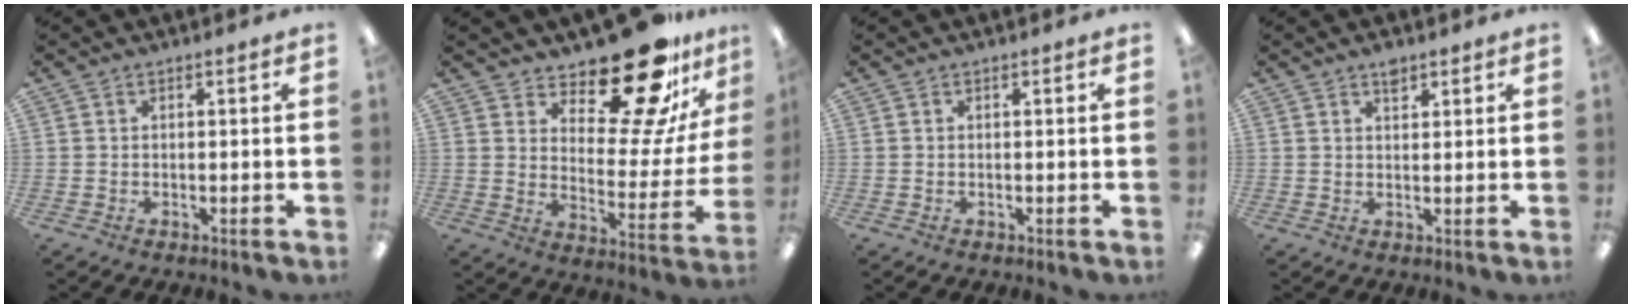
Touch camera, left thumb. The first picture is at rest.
{"total": 20.4, "force": [16.6, 6.2, 10.2], "torque": [-0.145, -0.133, 0.275]}
{"total": 0.0}
{"total": 2.7, "force": [2.0, 1.3, 1.3], "torque": [-0.005, -0.009, 0.031]}